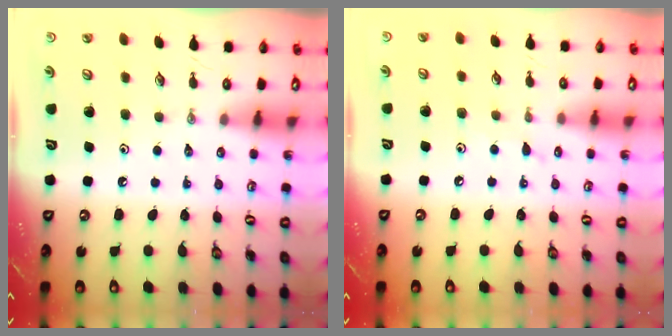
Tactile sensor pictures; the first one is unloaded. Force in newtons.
{"total": 5.2, "press": 5.1, "slide": 0.6}